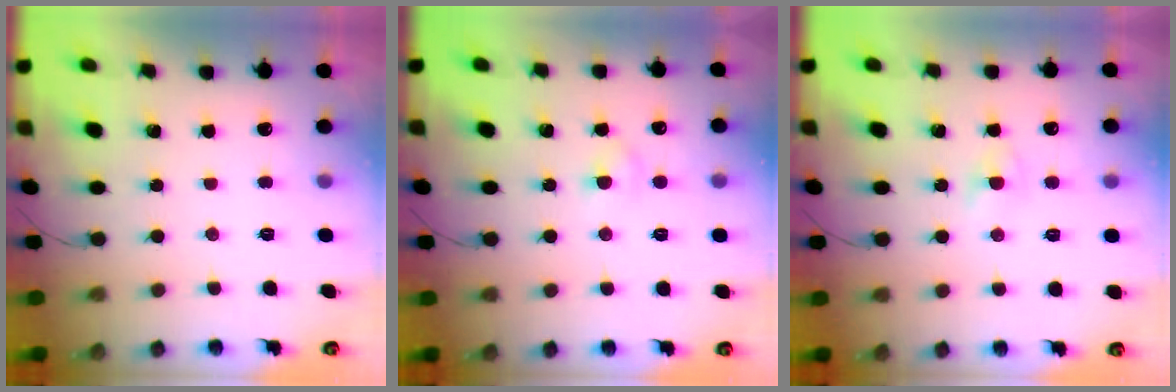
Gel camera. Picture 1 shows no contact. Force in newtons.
{"total": 2.8, "press": 2.6, "slide": 1.0}
{"total": 2.3, "press": 2.1, "slide": 0.9}